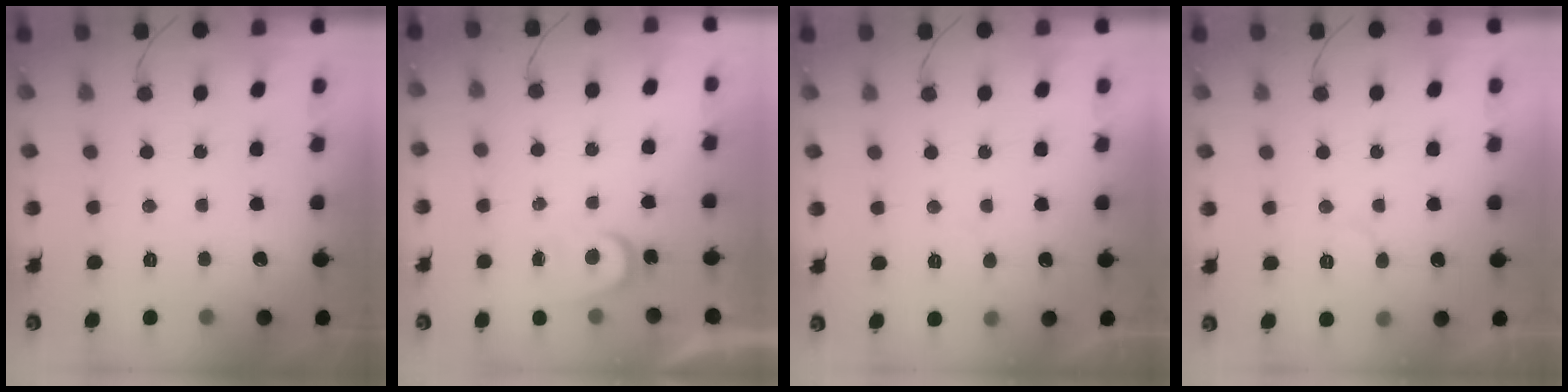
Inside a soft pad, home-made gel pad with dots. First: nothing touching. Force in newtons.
{"total": 3.6, "press": 3.5, "slide": 0.3}
{"total": 3.4, "press": 3.4, "slide": 0.3}
{"total": 7.2, "press": 7.2, "slide": 0.6}